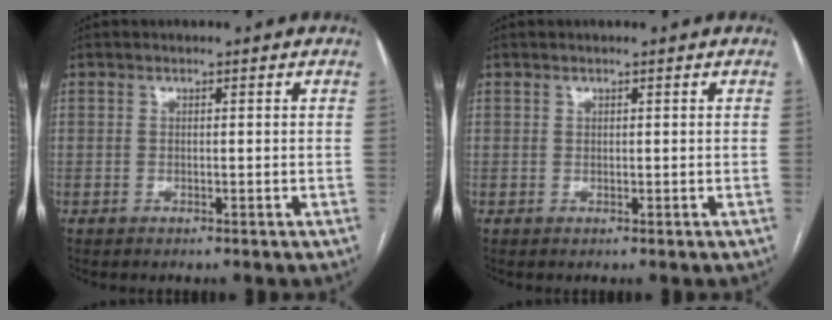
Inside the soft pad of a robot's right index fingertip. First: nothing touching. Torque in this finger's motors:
{"motor_torque": [-0.13, -0.10, -0.01, 0.00]}